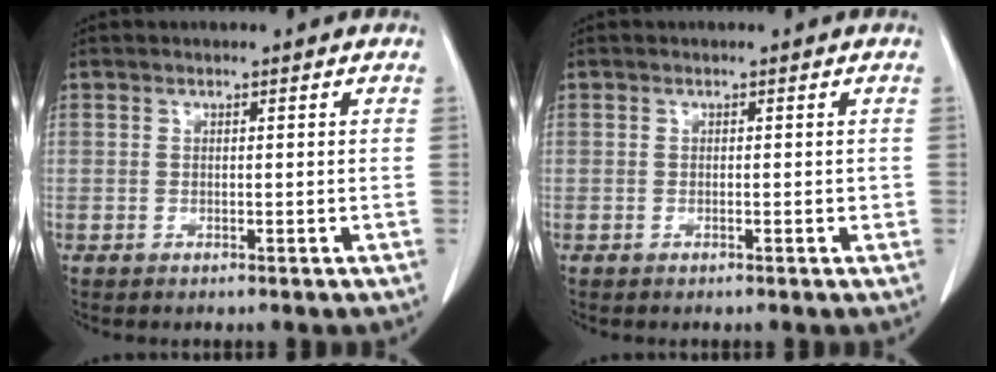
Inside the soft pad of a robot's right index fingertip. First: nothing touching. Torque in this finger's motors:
{"motor_torque": [0.15, -0.10, 0.11, 0.01]}